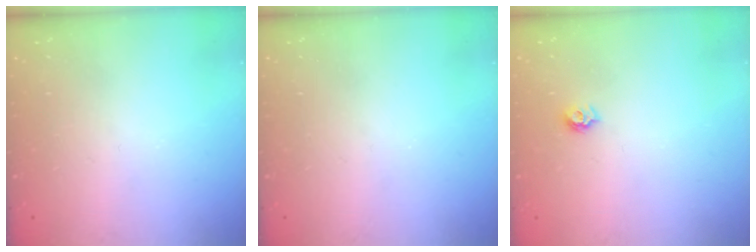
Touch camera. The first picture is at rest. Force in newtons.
{"total": 0.0}
{"total": 5.7, "press": 5.7, "slide": 0.6}